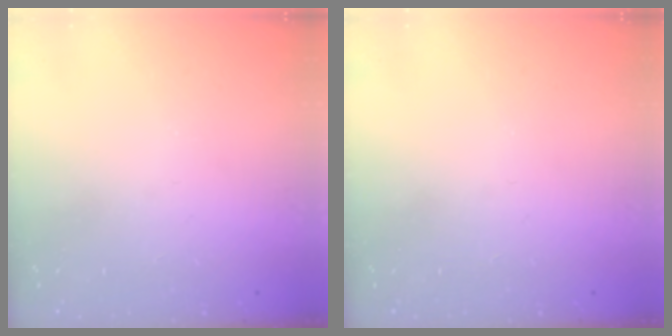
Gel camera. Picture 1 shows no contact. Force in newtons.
{"total": 0.0}